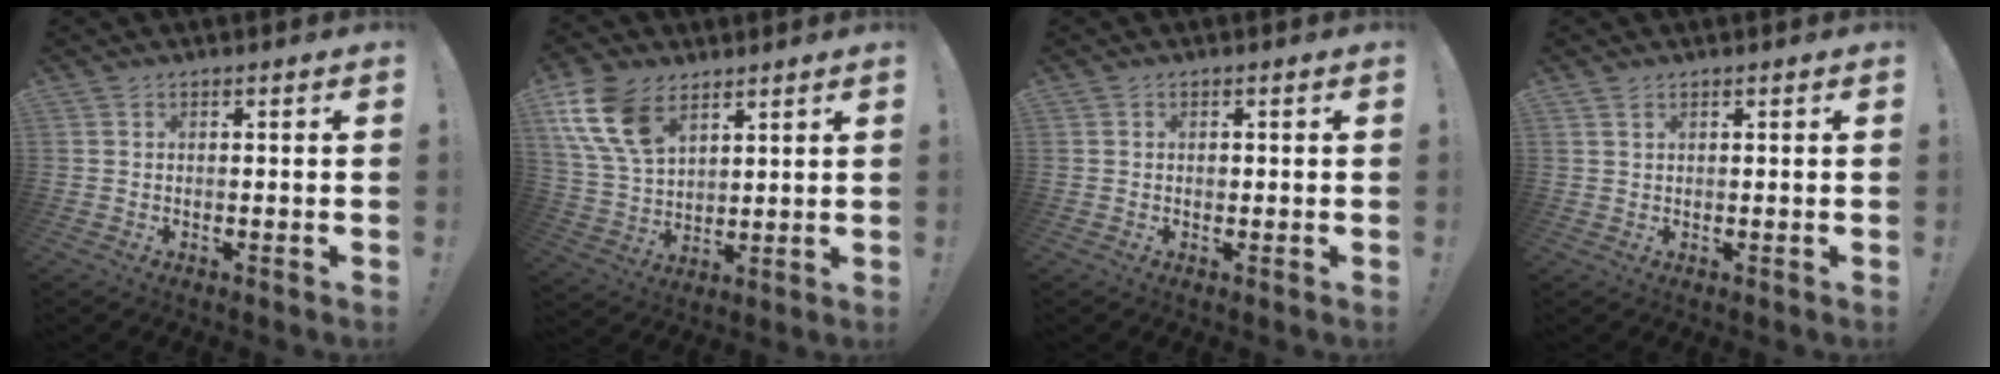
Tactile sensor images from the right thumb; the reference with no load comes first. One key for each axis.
{"total": 15.2, "fx": 8.1, "fy": 9.6, "fz": 8.6, "tx": -0.181, "ty": -0.028, "tz": 0.159}
{"total": 0.8, "fx": -0.1, "fy": 0.8, "fz": 0.2, "tx": -0.002, "ty": 0.001, "tz": -0.003}
{"total": 1.7, "fx": 1.1, "fy": 0.8, "fz": 1.0, "tx": -0.020, "ty": 0.000, "tz": 0.021}